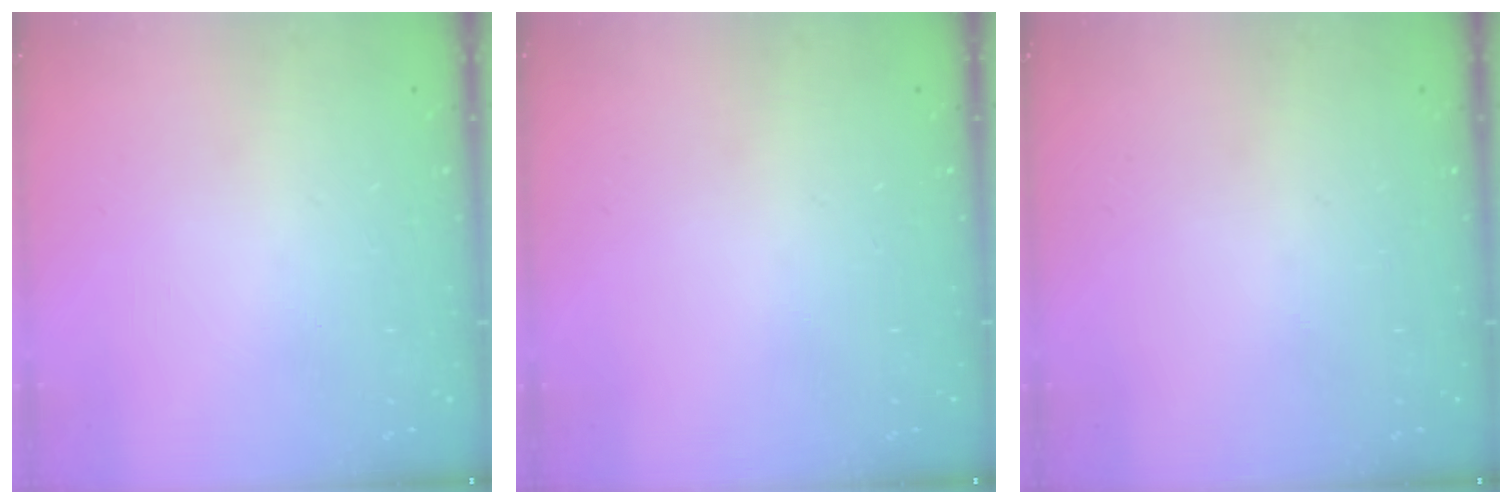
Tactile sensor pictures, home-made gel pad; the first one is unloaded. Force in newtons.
{"total": 0.0}
{"total": 0.0}